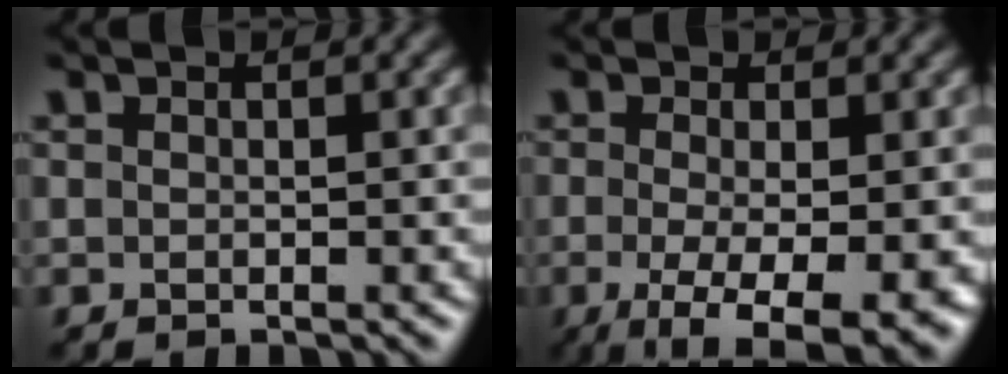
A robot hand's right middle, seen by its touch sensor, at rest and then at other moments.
{"total": 7.0, "force": [-2.5, 2.0, 6.3], "torque": [-0.114, -0.017, -0.033]}